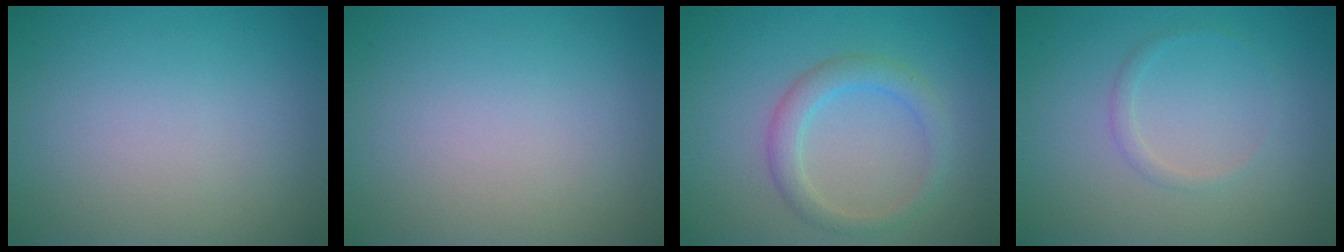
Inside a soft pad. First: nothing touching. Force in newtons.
{"total": 0.0}
{"total": 2.7, "press": 2.7, "slide": 0.1}
{"total": 0.9, "press": 0.9, "slide": 0.0}